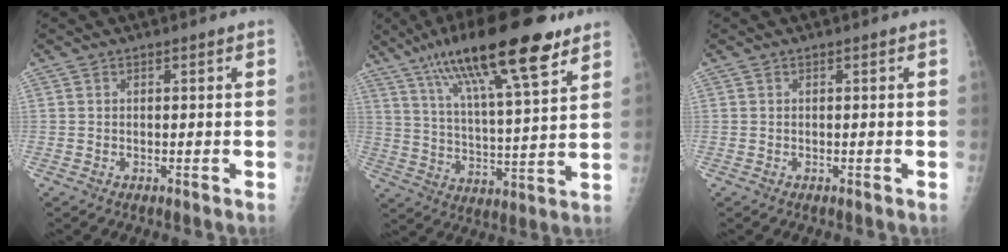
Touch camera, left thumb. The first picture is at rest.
{"total": 22.0, "force": [13.5, 5.0, 16.7], "torque": [-0.273, -0.030, 0.227]}
{"total": 0.0}